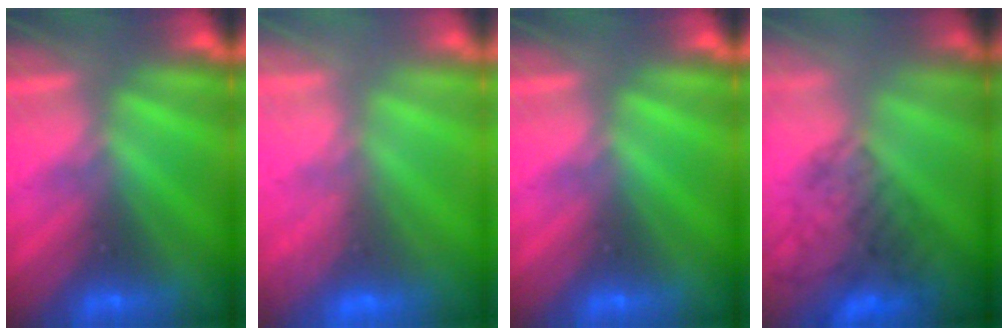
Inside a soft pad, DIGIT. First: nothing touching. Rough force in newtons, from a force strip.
{"total": 7.3}
{"total": 0.0}
{"total": 4.2}